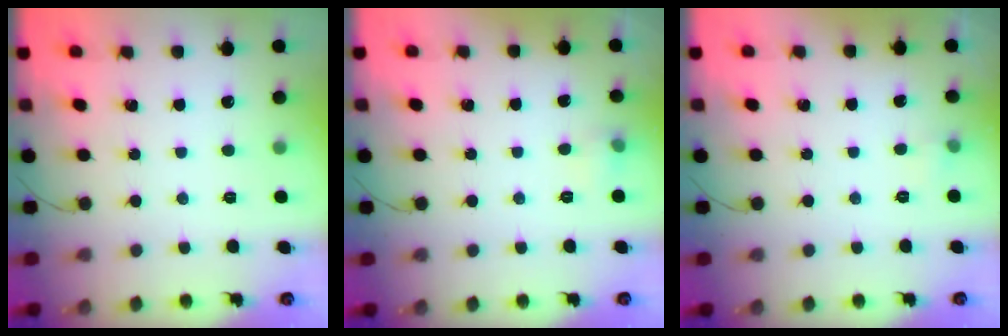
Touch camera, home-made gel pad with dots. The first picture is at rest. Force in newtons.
{"total": 4.9, "press": 4.7, "slide": 1.4}
{"total": 3.2, "press": 3.0, "slide": 1.2}